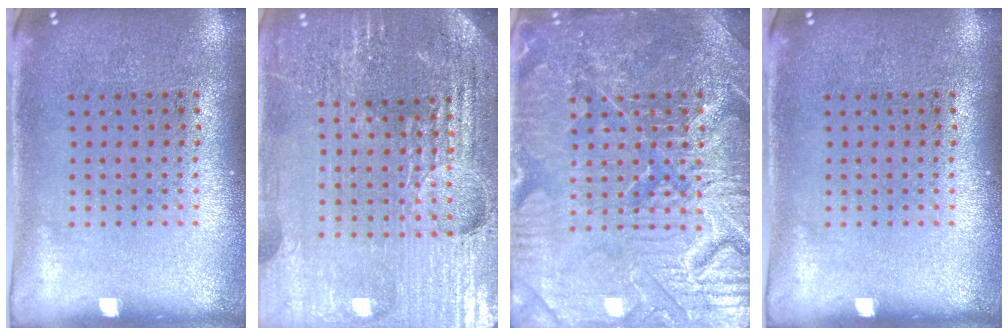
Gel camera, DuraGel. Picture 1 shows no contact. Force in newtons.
{"total": 5.5, "press": 5.0, "slide": 2.3}
{"total": 7.8, "press": 7.7, "slide": 1.0}
{"total": 0.0}